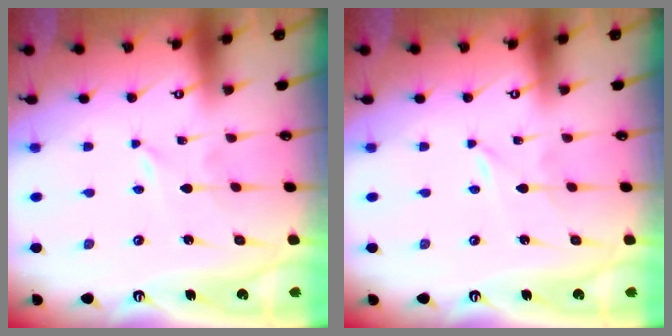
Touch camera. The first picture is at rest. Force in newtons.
{"total": 0.0}